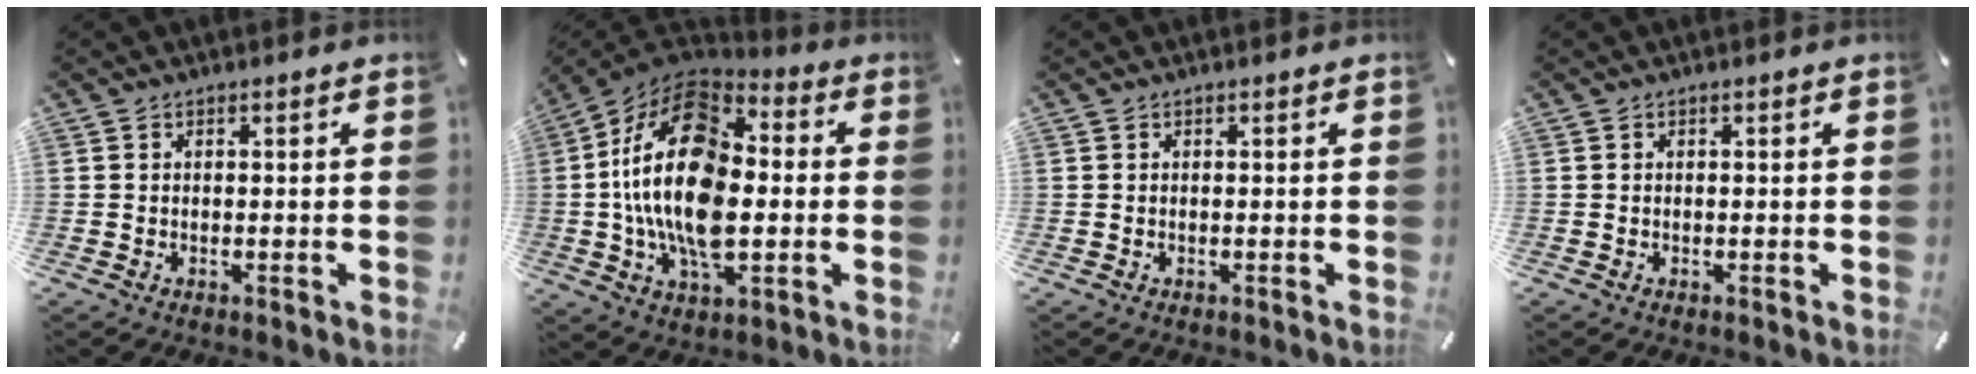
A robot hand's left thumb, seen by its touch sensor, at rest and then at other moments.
{"total": 23.5, "force": [-1.0, 14.2, 18.6], "torque": [-0.383, 0.009, -0.022]}
{"total": 0.0}
{"total": 0.0}